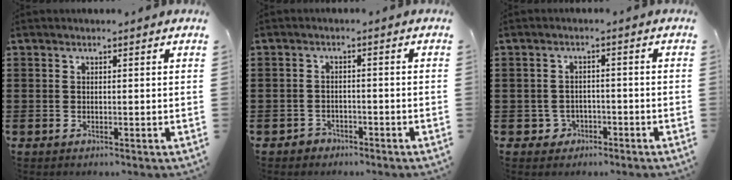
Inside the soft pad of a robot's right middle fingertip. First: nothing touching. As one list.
[{"total": 1.9, "force": [-1.7, 1.0, 0.0], "torque": [-0.006, 0.004, -0.038]}, {"total": 2.5, "force": [-1.7, 1.7, 0.4], "torque": [-0.016, 0.003, -0.039]}]